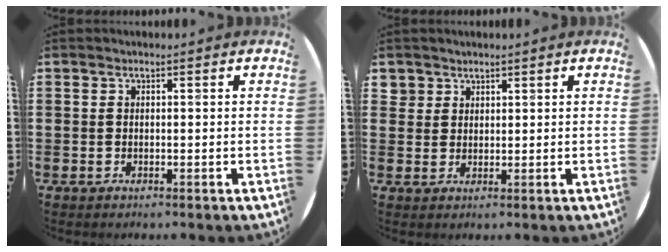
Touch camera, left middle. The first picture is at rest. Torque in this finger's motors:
{"motor_torque": [0.04, 0.00, -0.04, -0.02]}